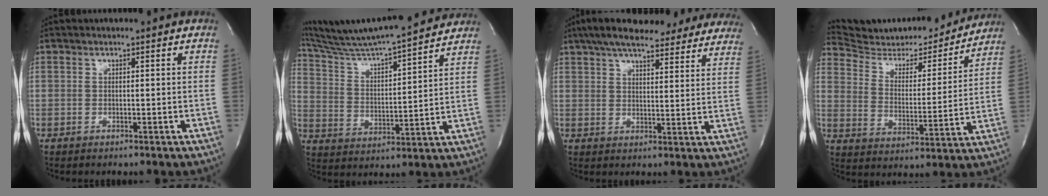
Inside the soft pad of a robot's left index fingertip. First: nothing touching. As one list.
[{"total": 23.1, "force": [20.9, 1.5, 9.6], "torque": [-0.169, 0.012, 0.316]}, {"total": 25.3, "force": [21.1, 6.5, 12.3], "torque": [-0.199, 0.026, 0.260]}, {"total": 20.0, "force": [19.0, 3.5, 5.2], "torque": [-0.077, -0.019, 0.277]}]